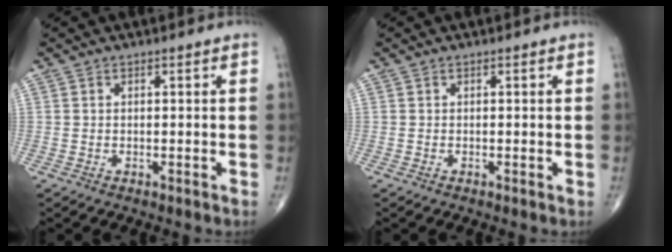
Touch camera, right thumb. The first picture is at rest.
{"total": 0.0}